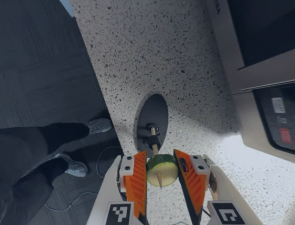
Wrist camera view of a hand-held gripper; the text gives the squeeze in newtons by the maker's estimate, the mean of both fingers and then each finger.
{"total": 9.6, "left": 9.5, "right": 9.7}